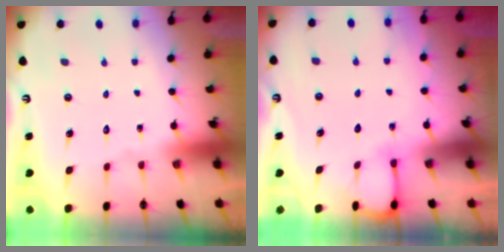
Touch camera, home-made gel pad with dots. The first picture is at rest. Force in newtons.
{"total": 2.6, "press": 2.6, "slide": 0.3}